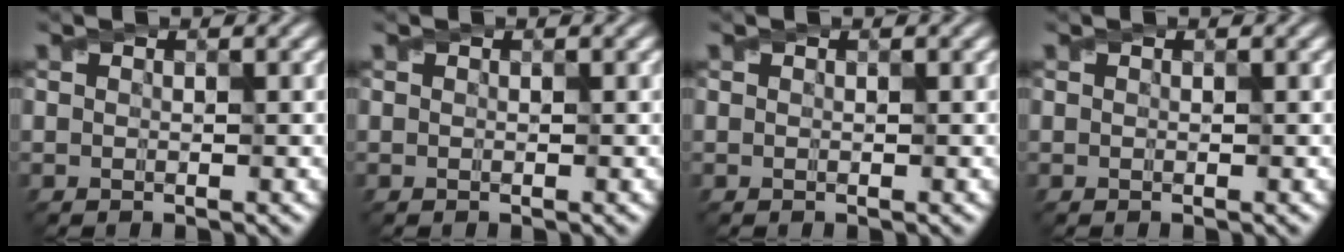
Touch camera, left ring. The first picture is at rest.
{"total": 0.0}
{"total": 0.0}
{"total": 0.0}